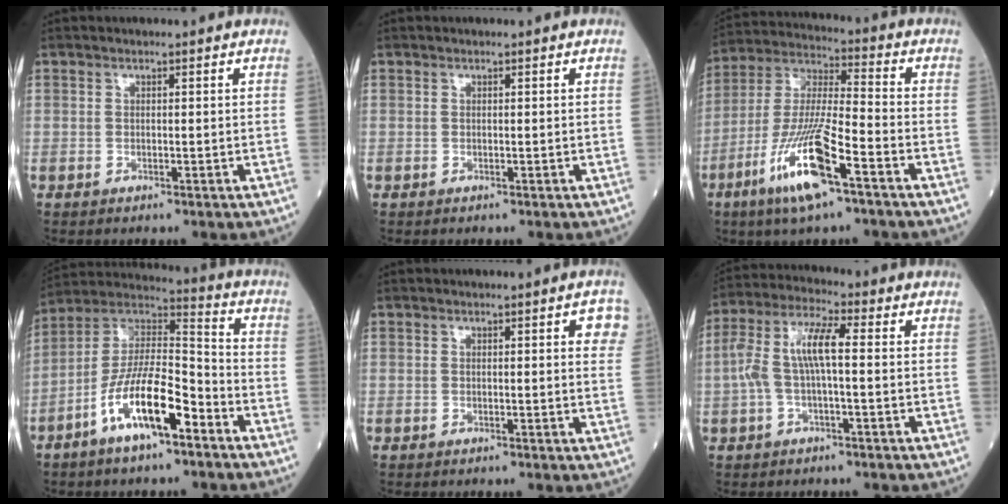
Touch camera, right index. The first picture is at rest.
{"total": 0.0}
{"total": 14.4, "force": [-7.4, 1.6, 12.3], "torque": [-0.249, -0.019, -0.140]}
{"total": 13.5, "force": [-6.9, 3.4, 11.1], "torque": [-0.208, 0.009, -0.128]}
{"total": 3.4, "force": [1.3, 0.5, 3.1], "torque": [-0.023, 0.001, 0.011]}
{"total": 7.8, "force": [0.0, 1.8, 7.6], "torque": [-0.168, 0.031, -0.003]}